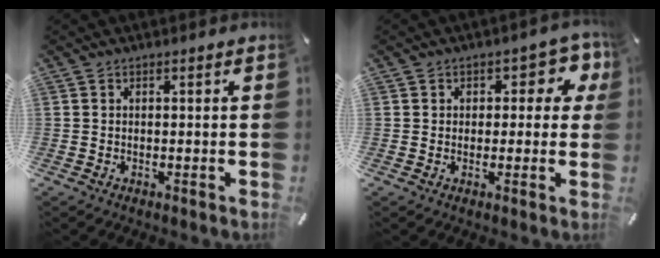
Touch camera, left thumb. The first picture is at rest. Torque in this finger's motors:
{"motor_torque": [-0.03, 0.00, 0.22, 0.18, 0.01]}